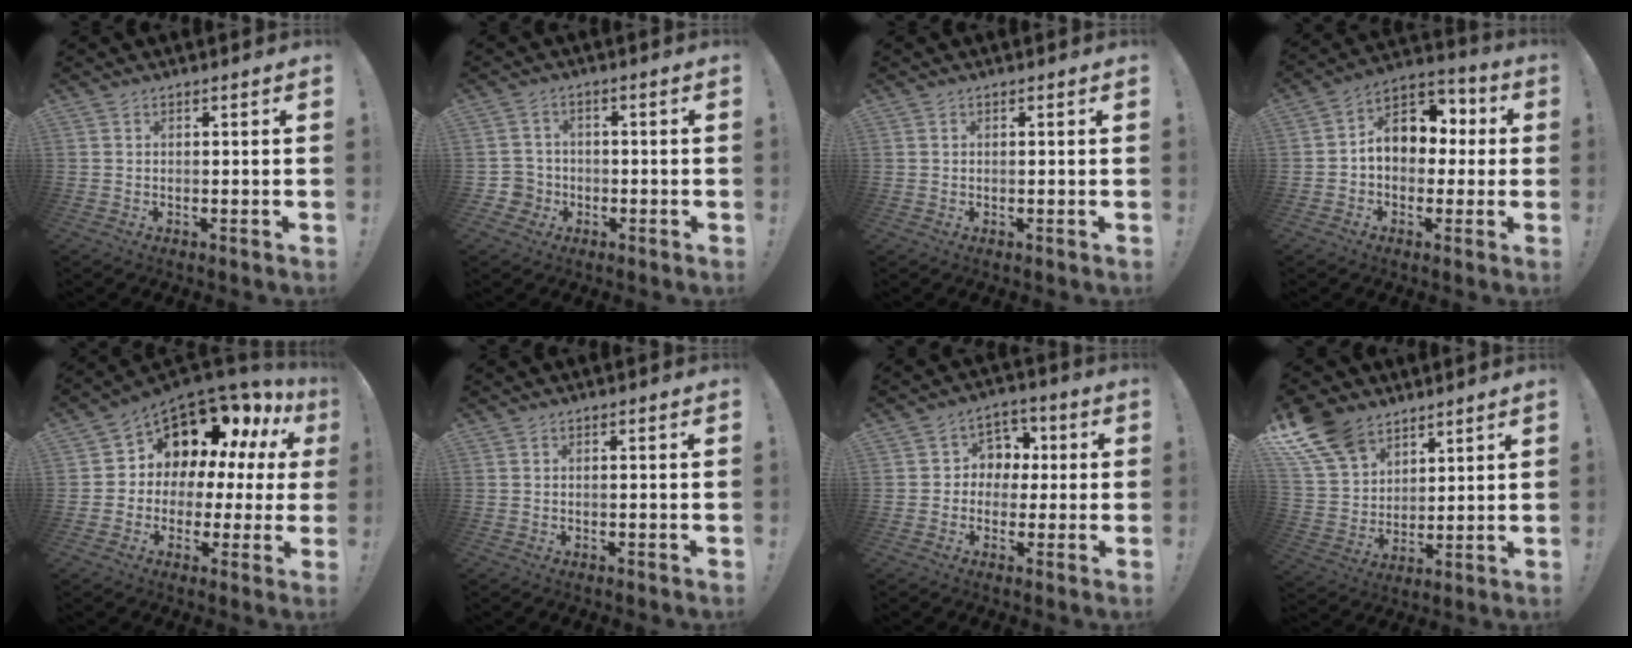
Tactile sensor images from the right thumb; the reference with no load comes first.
{"total": 5.3, "force": [-1.6, 4.8, 1.6], "torque": [-0.040, 0.017, -0.027]}
{"total": 0.8, "force": [0.2, 0.8, 0.0], "torque": [0.003, 0.001, 0.002]}
{"total": 11.4, "force": [1.7, 9.1, 6.7], "torque": [-0.089, 0.003, 0.040]}
{"total": 12.6, "force": [7.4, 7.4, 7.0], "torque": [-0.101, -0.072, 0.135]}
{"total": 0.6, "force": [-0.5, -0.1, 0.4], "torque": [-0.012, 0.001, -0.008]}
{"total": 7.1, "force": [-0.4, 6.8, 1.8], "torque": [-0.020, 0.009, -0.002]}
{"total": 15.1, "force": [10.1, 9.3, 6.2], "torque": [-0.131, -0.062, 0.196]}